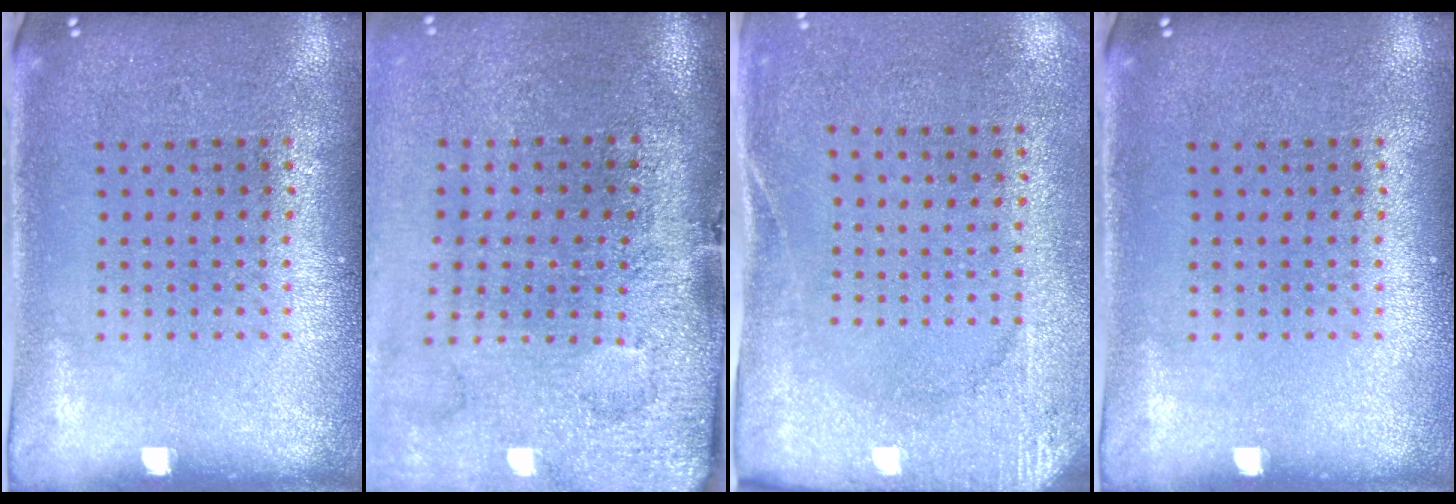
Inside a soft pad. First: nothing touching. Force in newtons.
{"total": 4.4, "press": 3.4, "slide": 2.8}
{"total": 2.7, "press": 2.2, "slide": 1.7}
{"total": 0.0}